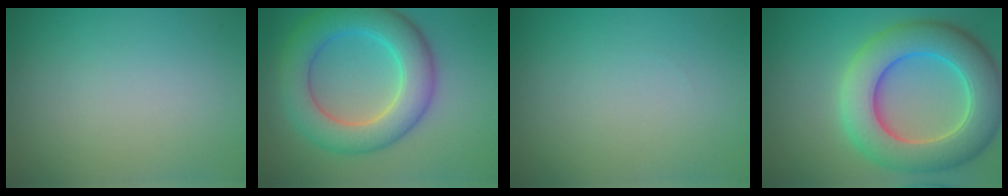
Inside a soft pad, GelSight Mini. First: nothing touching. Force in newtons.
{"total": 7.7, "press": 7.7, "slide": 0.2}
{"total": 0.0}
{"total": 9.4, "press": 9.4, "slide": 0.5}